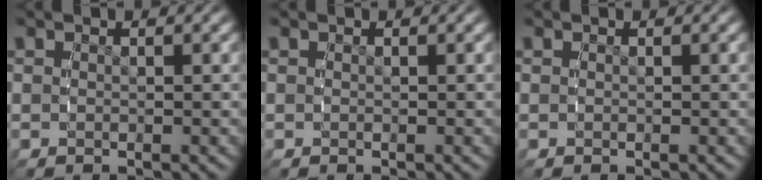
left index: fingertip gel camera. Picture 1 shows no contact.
{"total": 0.0}
{"total": 0.0}